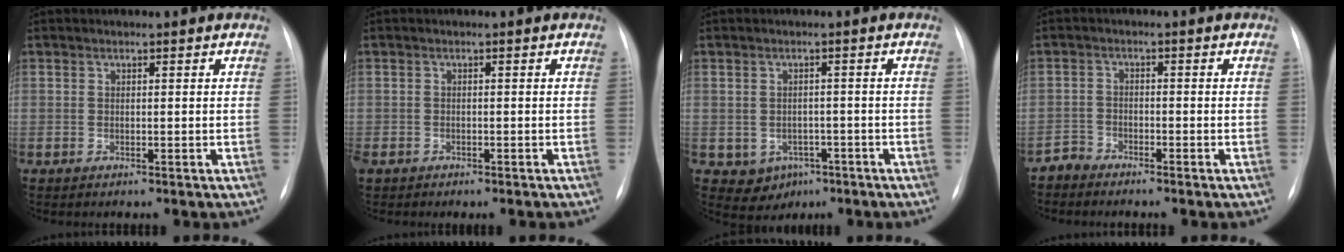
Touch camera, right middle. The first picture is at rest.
{"total": 2.2, "force": [-1.6, 1.4, 0.8], "torque": [-0.010, 0.001, -0.020]}
{"total": 4.8, "force": [-2.1, 4.0, 1.5], "torque": [-0.022, 0.006, -0.017]}
{"total": 2.1, "force": [-2.0, 0.5, -0.4], "torque": [0.011, -0.003, -0.041]}